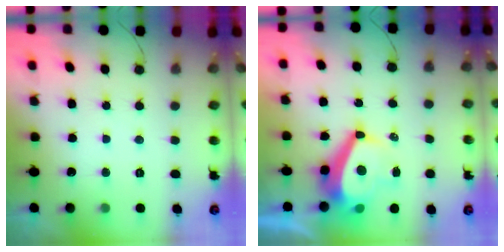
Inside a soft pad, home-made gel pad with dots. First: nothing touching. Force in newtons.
{"total": 10.2, "press": 10.1, "slide": 1.4}